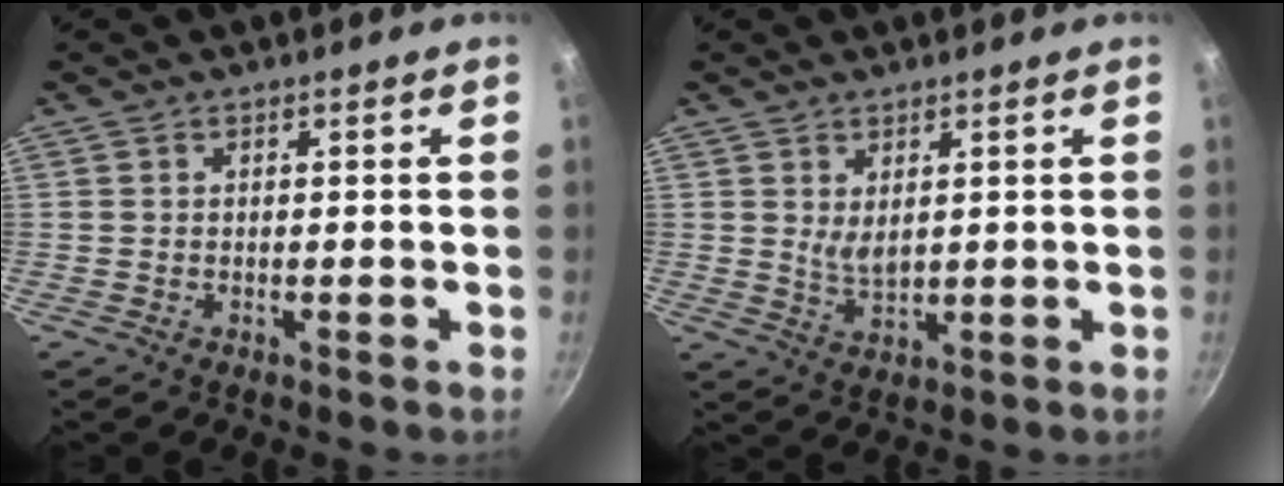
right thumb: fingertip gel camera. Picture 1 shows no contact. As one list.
[{"total": 3.6, "force": [1.5, 1.8, 2.7], "torque": [-0.046, -0.019, 0.033]}]